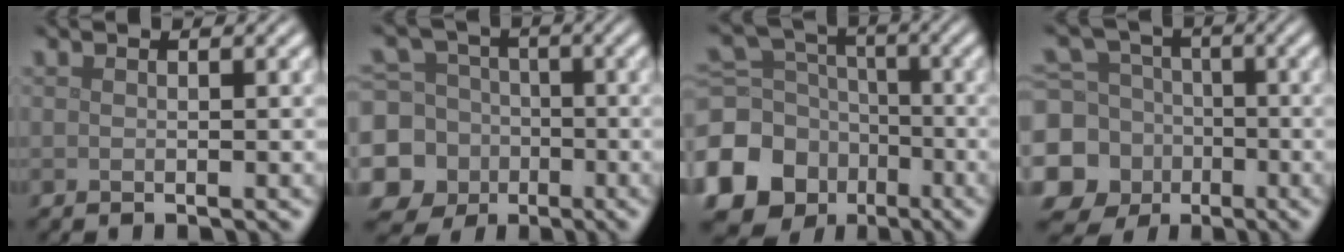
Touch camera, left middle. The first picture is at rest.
{"total": 12.6, "force": [-3.8, 11.7, 2.7], "torque": [-0.097, -0.022, -0.086]}
{"total": 12.3, "force": [-5.5, 10.3, 3.8], "torque": [-0.120, -0.032, -0.107]}
{"total": 13.4, "force": [-4.2, 12.3, 3.4], "torque": [-0.112, -0.033, -0.096]}